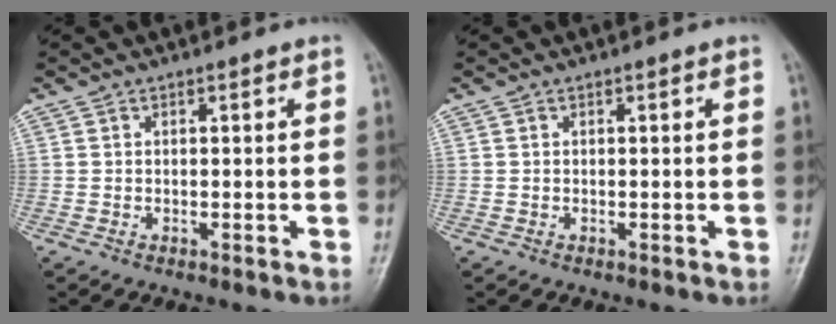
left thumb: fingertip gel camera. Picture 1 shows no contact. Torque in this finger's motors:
{"motor_torque": [0.01, 0.02, -0.01, -0.16, 0.00]}